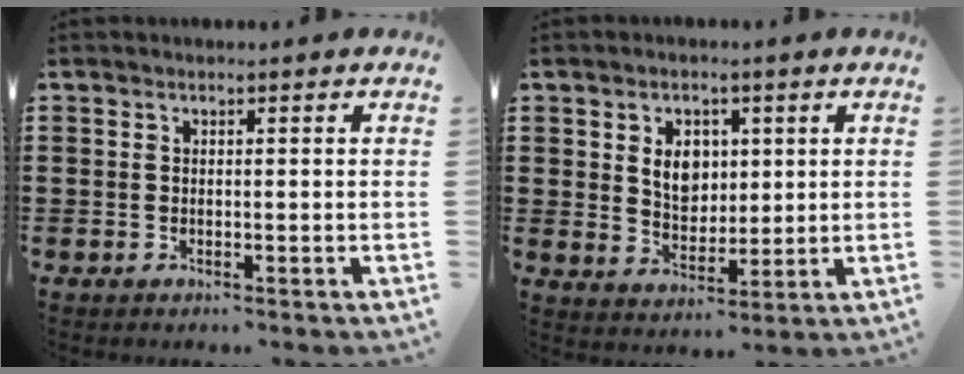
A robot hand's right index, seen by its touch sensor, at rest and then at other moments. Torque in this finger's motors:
{"motor_torque": [0.49, 0.27, 0.27, 0.07]}